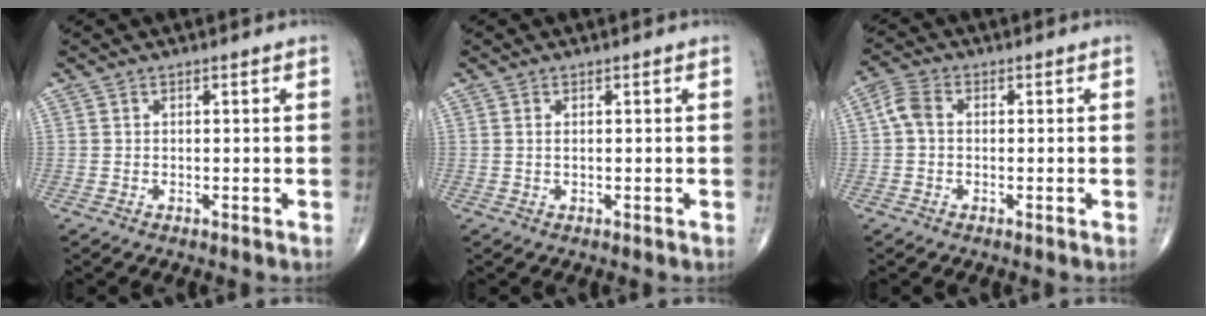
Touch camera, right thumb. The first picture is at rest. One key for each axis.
{"total": 0.5, "fx": 0.2, "fy": 0.1, "fz": 0.5, "tx": -0.016, "ty": 0.002, "tz": 0.005}
{"total": 3.4, "fx": 0.3, "fy": 2.2, "fz": 2.6, "tx": -0.060, "ty": 0.010, "tz": 0.001}